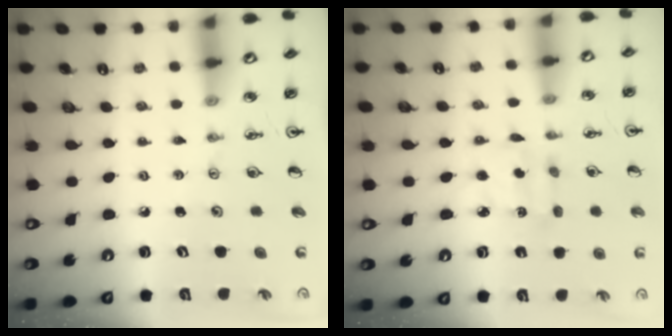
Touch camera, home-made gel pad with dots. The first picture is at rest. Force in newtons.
{"total": 2.5, "press": 2.5, "slide": 0.1}